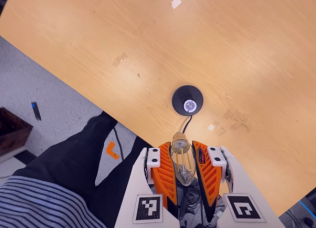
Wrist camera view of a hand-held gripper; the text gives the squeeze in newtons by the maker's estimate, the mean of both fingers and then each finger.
{"total": 24.0, "left": 26.9, "right": 21.1}